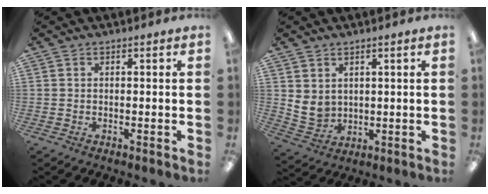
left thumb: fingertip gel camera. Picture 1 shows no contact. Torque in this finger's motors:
{"motor_torque": [-0.23, 0.29, -0.03, -0.11, 0.00]}